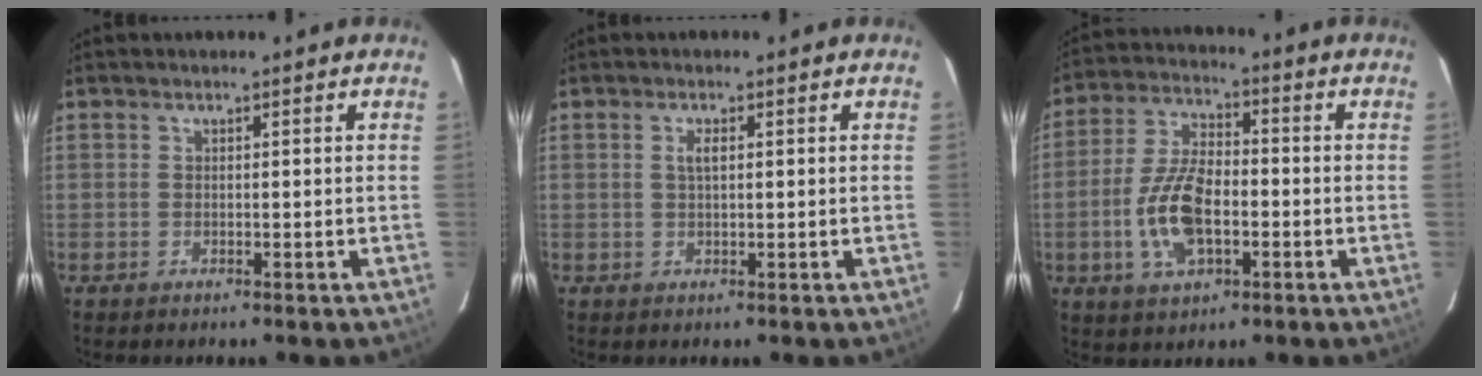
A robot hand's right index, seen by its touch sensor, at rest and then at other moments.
{"total": 1.6, "force": [0.4, 0.5, 1.4], "torque": [-0.027, 0.002, 0.005]}
{"total": 12.0, "force": [-3.1, 6.0, 9.9], "torque": [-0.207, 0.004, -0.056]}